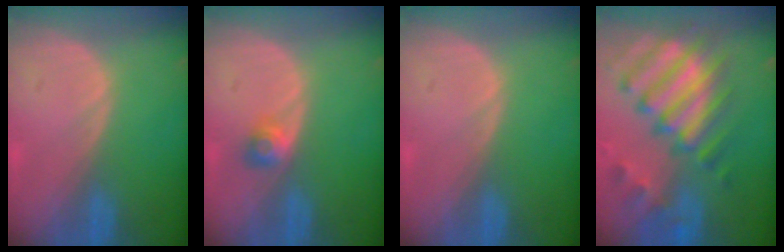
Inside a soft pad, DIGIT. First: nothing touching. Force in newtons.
{"total": 2.5, "press": 2.2, "slide": 1.2}
{"total": 0.0}
{"total": 12.3, "press": 10.6, "slide": 6.2}